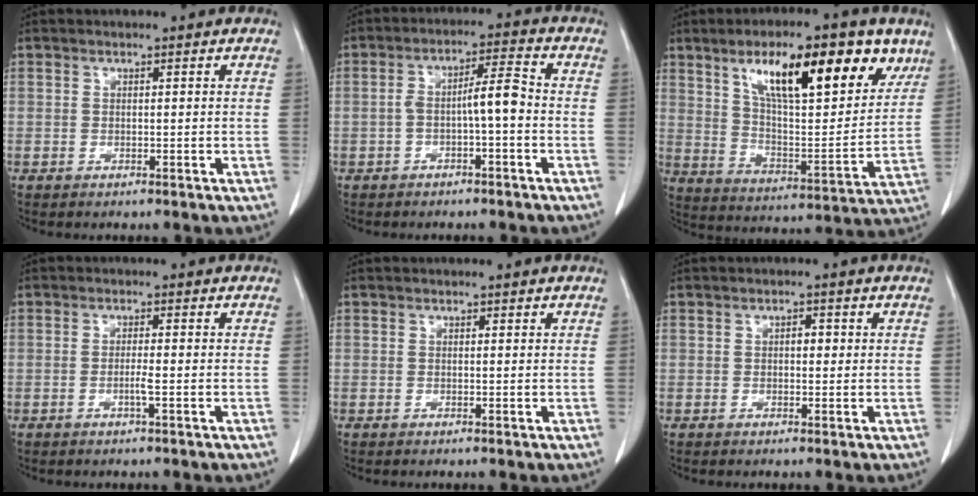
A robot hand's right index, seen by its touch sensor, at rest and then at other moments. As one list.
[{"total": 5.4, "force": [-1.2, 0.8, 5.2], "torque": [-0.090, 0.023, -0.019]}, {"total": 20.6, "force": [11.5, 5.6, 16.1], "torque": [-0.247, 0.015, 0.191]}, {"total": 1.7, "force": [-0.6, -0.2, 1.5], "torque": [-0.031, -0.002, -0.012]}, {"total": 0.0}, {"total": 1.5, "force": [0.2, 0.9, 1.2], "torque": [-0.016, 0.003, 0.002]}]